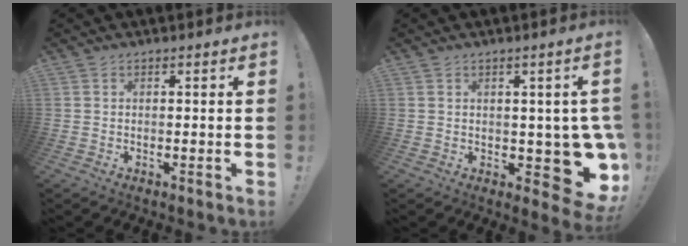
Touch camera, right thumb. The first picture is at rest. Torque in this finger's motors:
{"motor_torque": [0.14, 0.17, 0.28, 0.39, 0.24]}